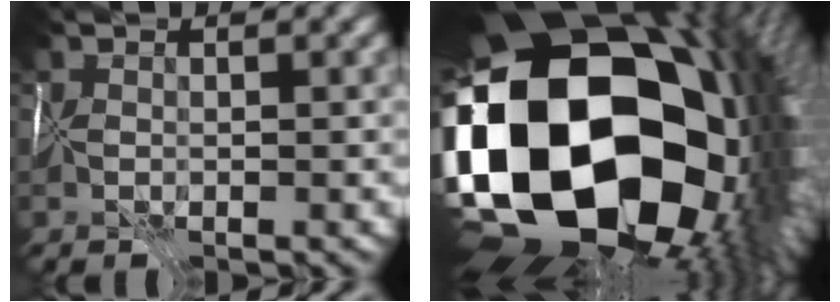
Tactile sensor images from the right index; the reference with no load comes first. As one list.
[{"total": 22.6, "force": [-0.6, 16.2, 15.8], "torque": [-0.278, -0.050, -0.030]}]